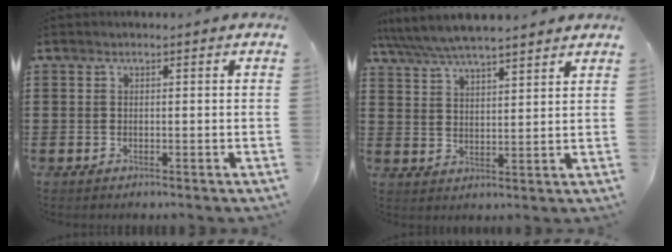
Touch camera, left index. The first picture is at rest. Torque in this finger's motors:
{"motor_torque": [1.56, -0.58, 1.05, 0.21]}